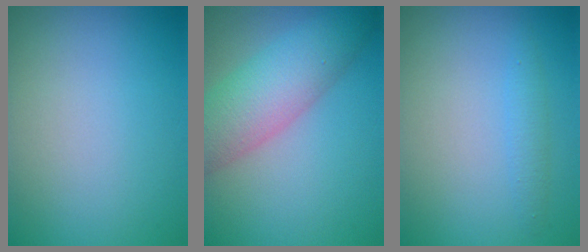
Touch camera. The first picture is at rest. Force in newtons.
{"total": 6.6, "press": 6.6, "slide": 0.2}
{"total": 1.3, "press": 1.3, "slide": 0.0}